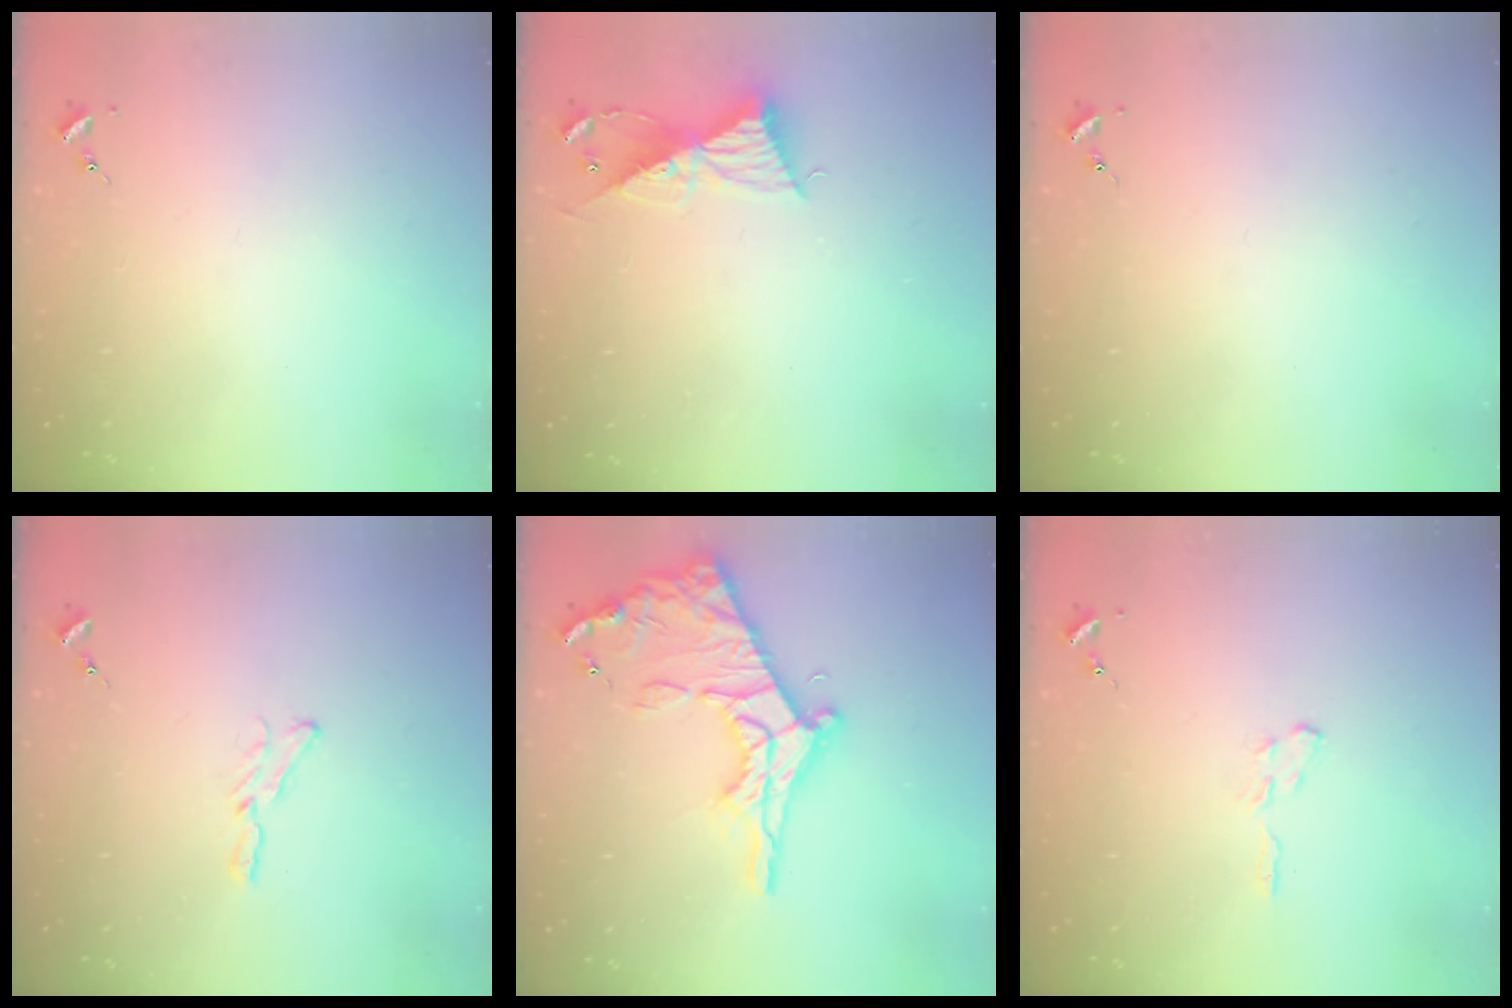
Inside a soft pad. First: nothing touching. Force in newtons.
{"total": 9.3, "press": 9.3, "slide": 0.7}
{"total": 0.0}
{"total": 5.6, "press": 5.6, "slide": 0.5}
{"total": 21.0, "press": 20.9, "slide": 1.8}
{"total": 4.5, "press": 4.5, "slide": 0.5}